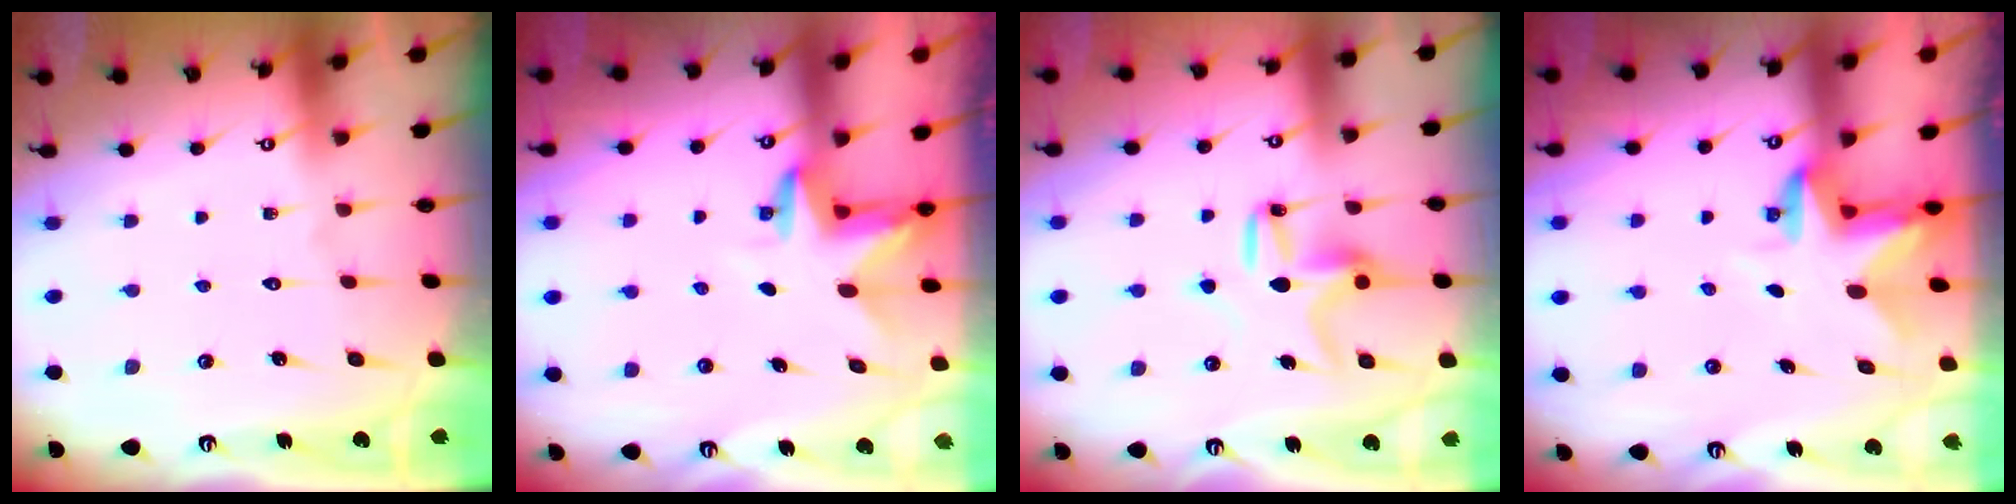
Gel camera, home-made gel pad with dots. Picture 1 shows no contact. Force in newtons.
{"total": 3.5, "press": 3.5, "slide": 0.2}
{"total": 9.6, "press": 9.6, "slide": 0.2}
{"total": 3.0, "press": 3.0, "slide": 0.4}